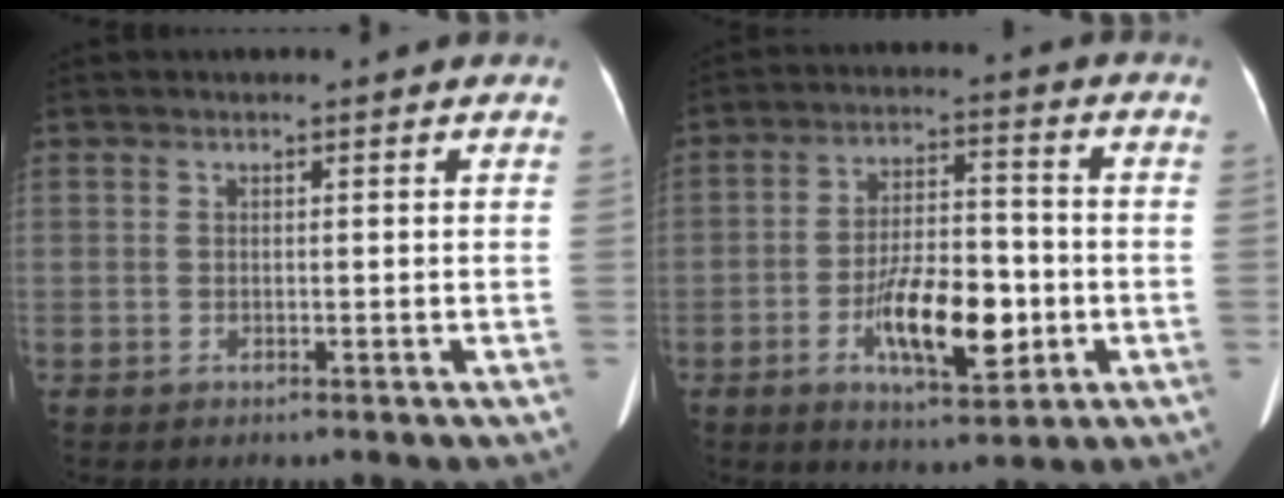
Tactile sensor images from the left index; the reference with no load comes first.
{"total": 11.5, "force": [-3.5, 4.2, 10.1], "torque": [-0.183, 0.004, -0.054]}